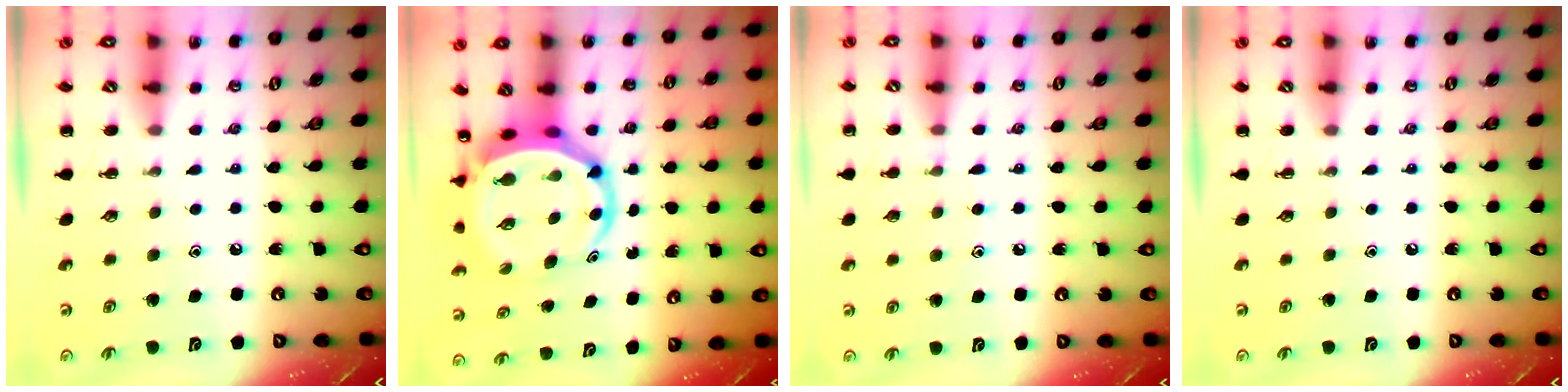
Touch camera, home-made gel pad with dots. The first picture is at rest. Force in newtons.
{"total": 8.6, "press": 8.1, "slide": 2.9}
{"total": 5.6, "press": 5.4, "slide": 1.5}
{"total": 0.0}